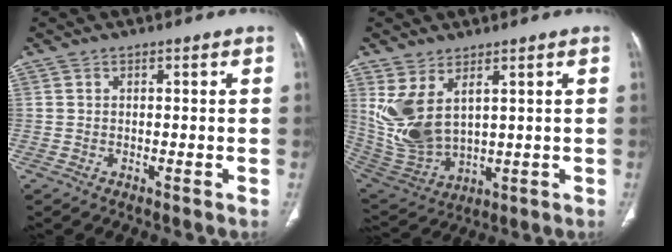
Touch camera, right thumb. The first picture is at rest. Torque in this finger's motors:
{"motor_torque": [-0.05, 0.60, 1.05, 0.90, 0.15]}